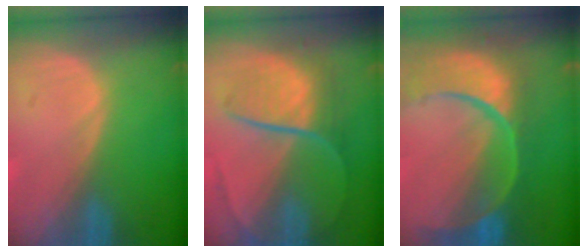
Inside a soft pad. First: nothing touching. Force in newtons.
{"total": 8.8, "press": 7.5, "slide": 4.7}
{"total": 13.3, "press": 10.7, "slide": 7.9}